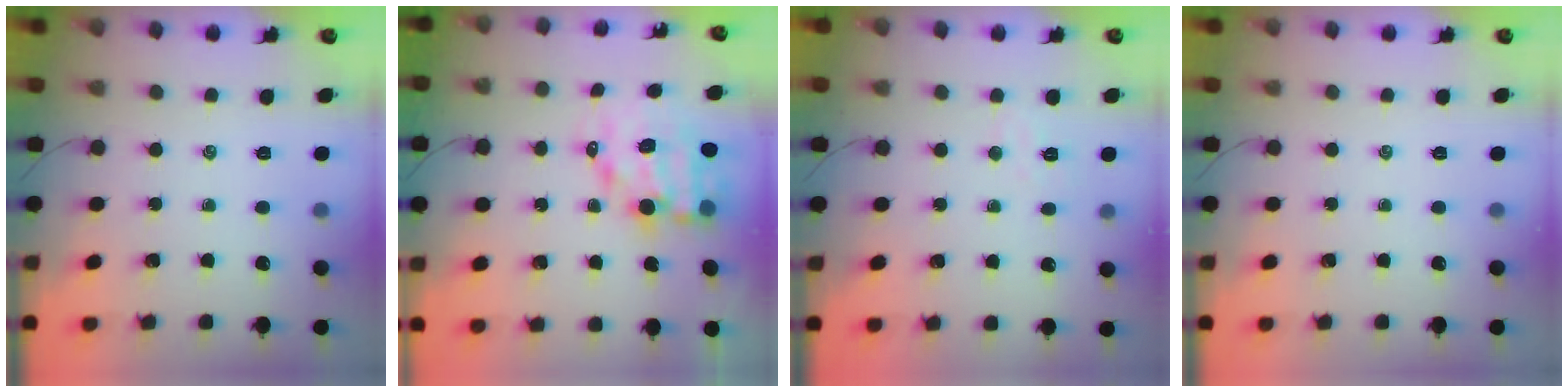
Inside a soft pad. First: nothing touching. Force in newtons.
{"total": 9.4, "press": 9.0, "slide": 2.7}
{"total": 3.2, "press": 3.1, "slide": 0.8}
{"total": 0.0}